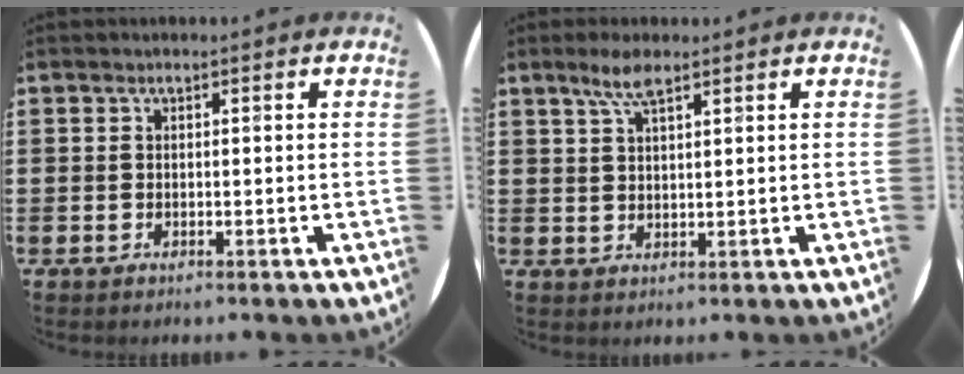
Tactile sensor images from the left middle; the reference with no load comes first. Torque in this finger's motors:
{"motor_torque": [0.51, -0.35, 0.11, 0.08]}